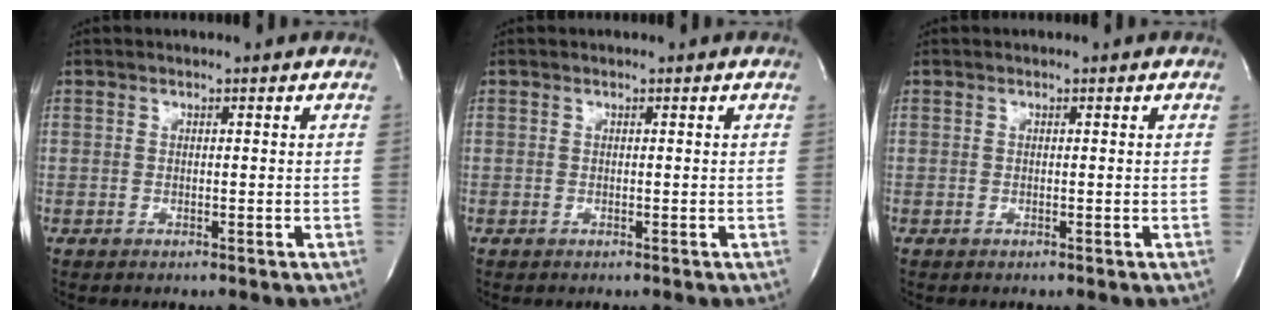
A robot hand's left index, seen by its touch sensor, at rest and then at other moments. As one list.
[{"total": 0.0}, {"total": 0.0}]